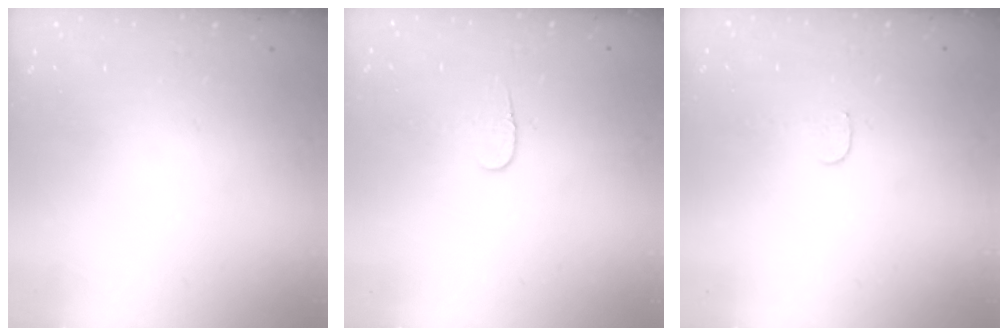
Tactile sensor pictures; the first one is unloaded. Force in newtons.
{"total": 4.5, "press": 4.5, "slide": 0.5}
{"total": 3.2, "press": 3.1, "slide": 0.3}